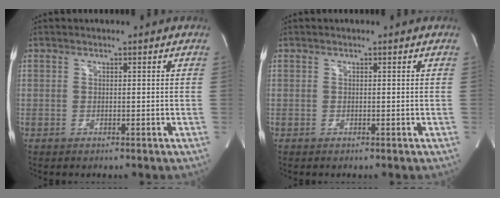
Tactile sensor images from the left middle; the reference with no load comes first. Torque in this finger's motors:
{"motor_torque": [0.00, 0.01, -0.05, 0.00]}